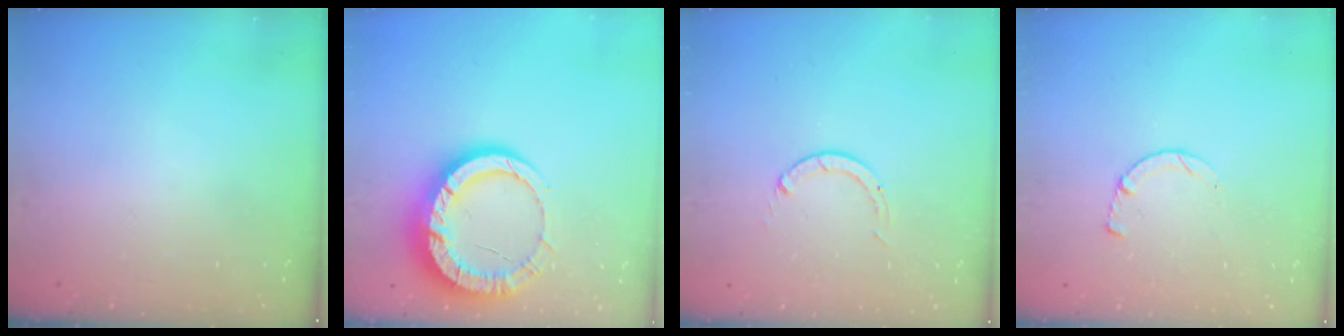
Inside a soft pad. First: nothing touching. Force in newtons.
{"total": 14.3, "press": 14.3, "slide": 1.4}
{"total": 0.0}
{"total": 2.5, "press": 2.5, "slide": 0.3}